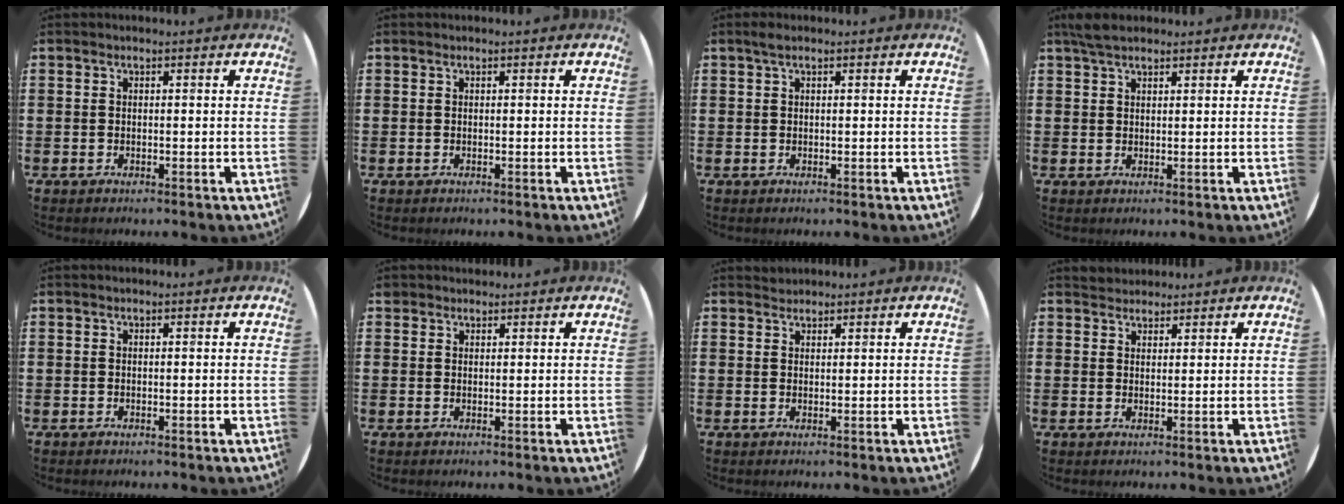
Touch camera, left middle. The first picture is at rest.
{"total": 0.0}
{"total": 0.9, "force": [0.5, 0.2, 0.7], "torque": [-0.013, 0.004, 0.008]}
{"total": 2.9, "force": [2.4, 1.0, 1.4], "torque": [-0.034, 0.007, 0.045]}
{"total": 0.0}
{"total": 1.1, "force": [1.1, 0.4, 0.0], "torque": [-0.002, 0.001, 0.021]}
{"total": 1.1, "force": [1.1, 0.2, -0.2], "torque": [0.002, 0.002, 0.021]}
{"total": 2.0, "force": [1.9, 0.6, -0.3], "torque": [0.001, 0.002, 0.039]}